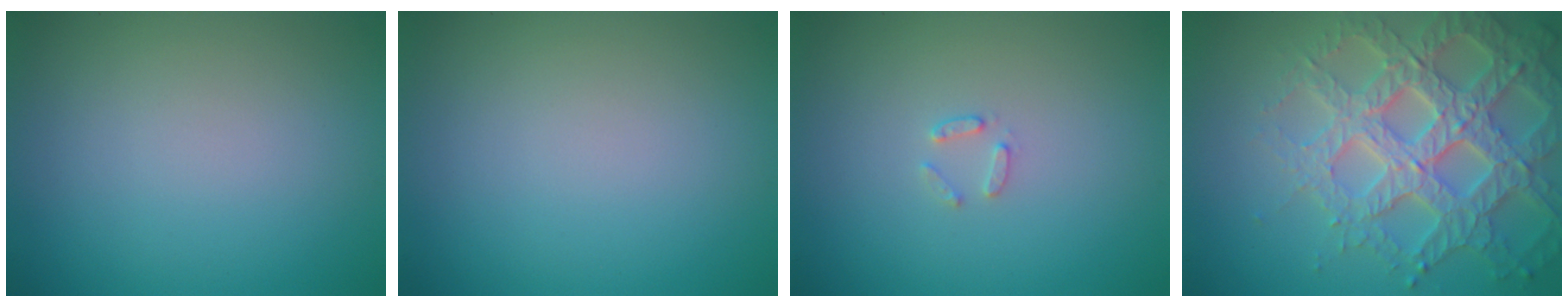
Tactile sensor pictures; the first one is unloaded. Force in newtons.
{"total": 0.0}
{"total": 1.0, "press": 1.0, "slide": 0.2}
{"total": 7.0, "press": 6.7, "slide": 1.8}